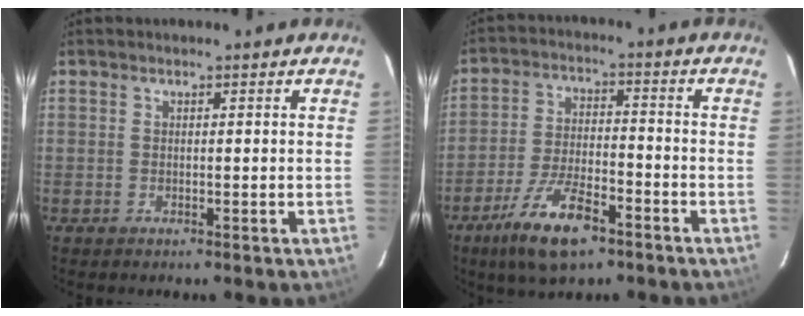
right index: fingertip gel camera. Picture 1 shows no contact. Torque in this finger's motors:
{"motor_torque": [1.14, -0.99, 0.73, 0.15]}